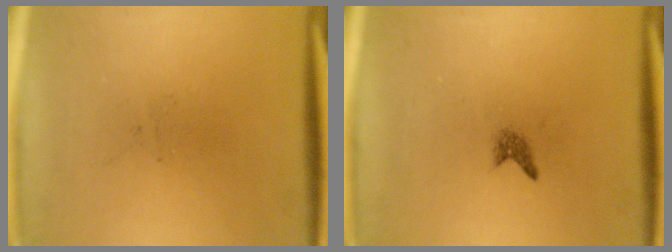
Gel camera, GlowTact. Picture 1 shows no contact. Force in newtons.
{"total": 0.9}